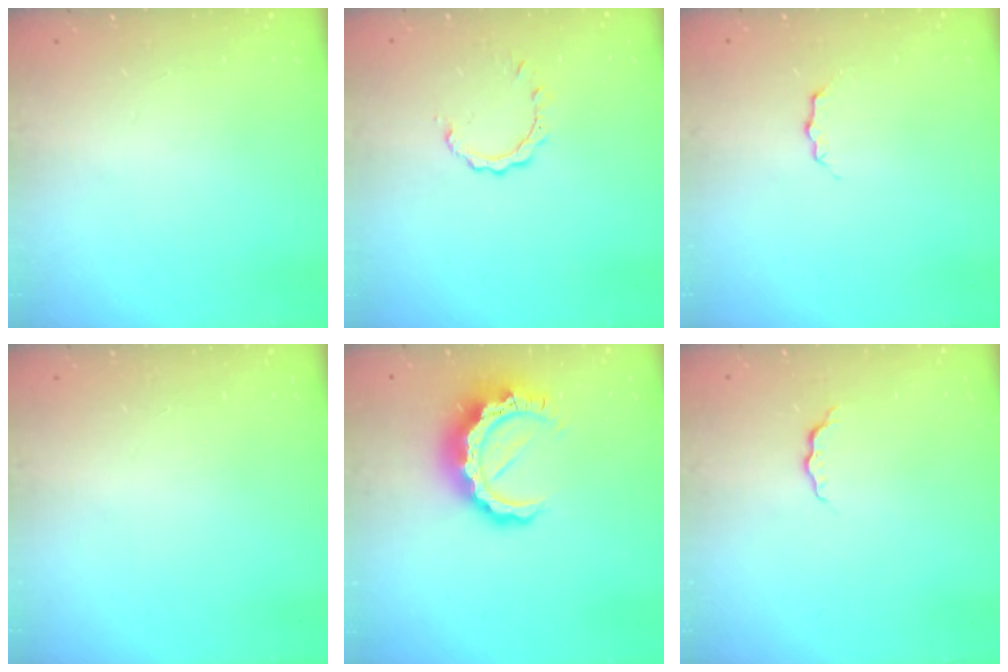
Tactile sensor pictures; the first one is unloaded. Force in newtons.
{"total": 3.0, "press": 3.0, "slide": 0.1}
{"total": 3.7, "press": 3.7, "slide": 0.4}
{"total": 0.0}
{"total": 12.5, "press": 12.5, "slide": 1.2}
{"total": 3.7, "press": 3.7, "slide": 0.4}